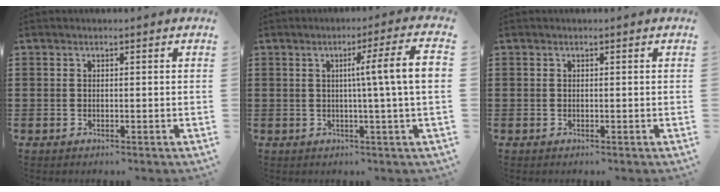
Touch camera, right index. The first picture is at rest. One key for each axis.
{"total": 7.8, "fx": 0.6, "fy": -0.7, "fz": 7.7, "tx": -0.132, "ty": -0.010, "tz": 0.001}
{"total": 0.0}